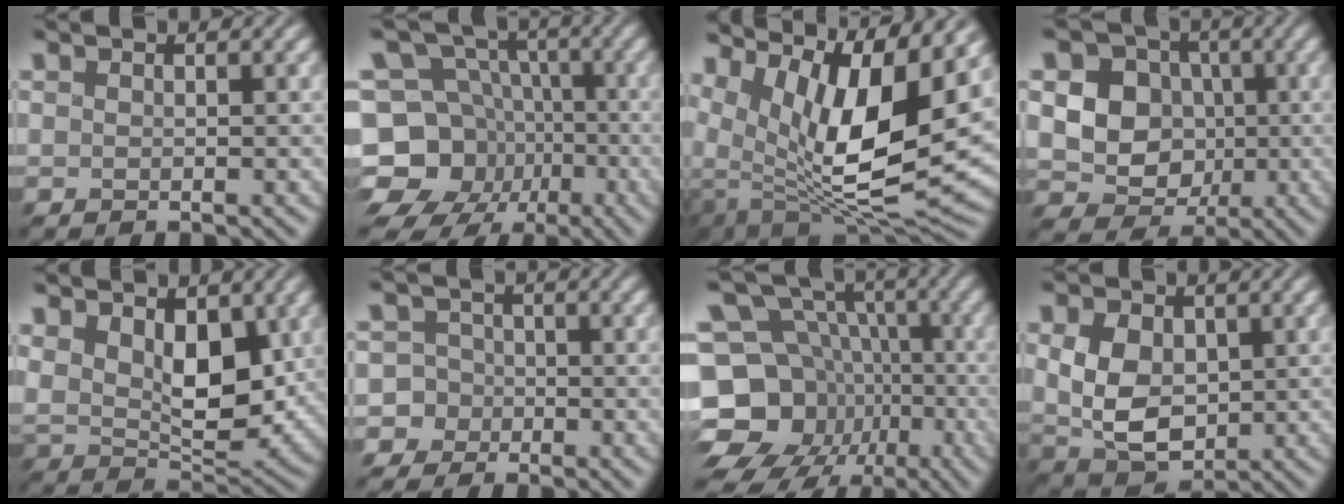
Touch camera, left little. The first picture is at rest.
{"total": 13.3, "force": [-5.6, 10.8, 5.2], "torque": [-0.107, -0.007, -0.113]}
{"total": 14.1, "force": [6.2, 6.2, 11.1], "torque": [-0.195, 0.010, 0.103]}
{"total": 9.6, "force": [0.4, 8.9, 3.7], "torque": [-0.074, 0.017, -0.016]}
{"total": 8.0, "force": [2.6, 4.5, 6.1], "torque": [-0.112, -0.010, 0.042]}
{"total": 6.2, "force": [-3.0, 5.4, 0.8], "torque": [0.005, 0.008, -0.084]}
{"total": 16.8, "force": [-7.1, 13.3, 7.4], "torque": [-0.160, -0.012, -0.121]}
{"total": 6.2, "force": [0.2, 4.2, 4.5], "torque": [-0.097, -0.007, 0.003]}